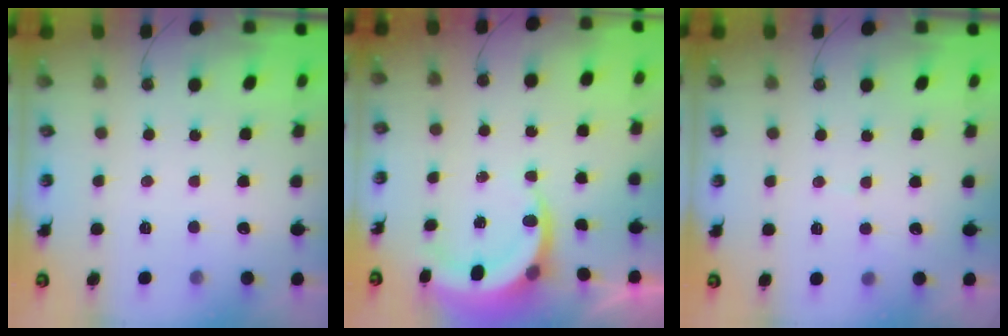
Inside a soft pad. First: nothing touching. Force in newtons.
{"total": 5.3, "press": 5.3, "slide": 0.3}
{"total": 4.1, "press": 4.0, "slide": 1.0}